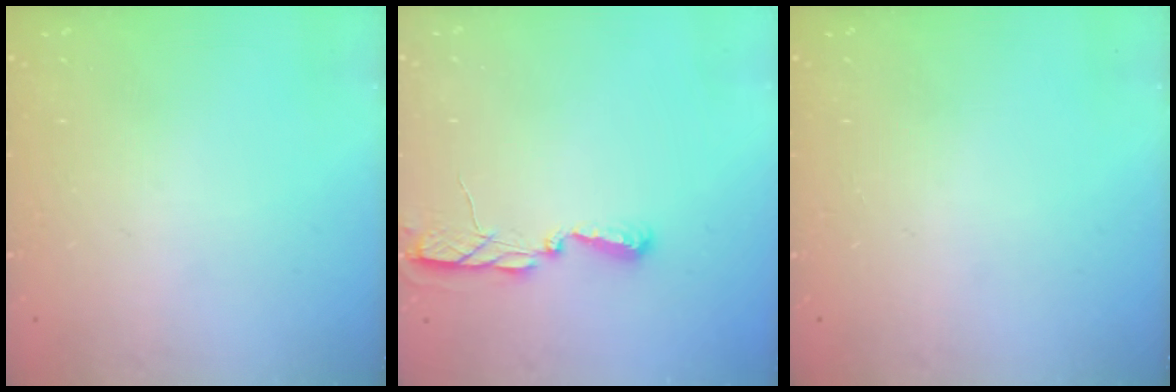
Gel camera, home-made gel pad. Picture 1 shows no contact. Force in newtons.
{"total": 5.5, "press": 5.5, "slide": 0.6}
{"total": 0.0}